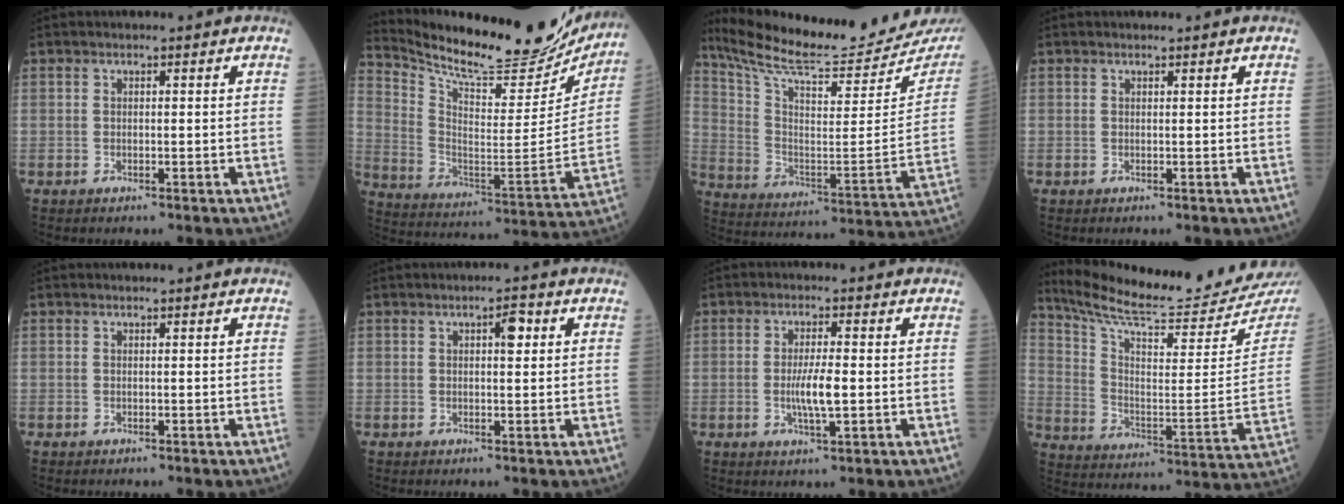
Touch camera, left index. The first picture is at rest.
{"total": 23.0, "force": [21.1, 4.8, 7.7], "torque": [-0.143, -0.055, 0.309]}
{"total": 25.1, "force": [23.2, 1.7, 9.6], "torque": [-0.174, -0.089, 0.336]}
{"total": 0.7, "force": [0.7, 0.0, 0.1], "torque": [-0.007, 0.002, 0.011]}
{"total": 0.0}
{"total": 2.4, "force": [0.9, 0.7, 2.1], "torque": [-0.034, 0.005, 0.012]}
{"total": 4.6, "force": [-0.5, 0.5, 4.5], "torque": [-0.091, -0.007, -0.009]}
{"total": 22.5, "force": [21.2, 0.0, 7.6], "torque": [-0.141, -0.100, 0.304]}